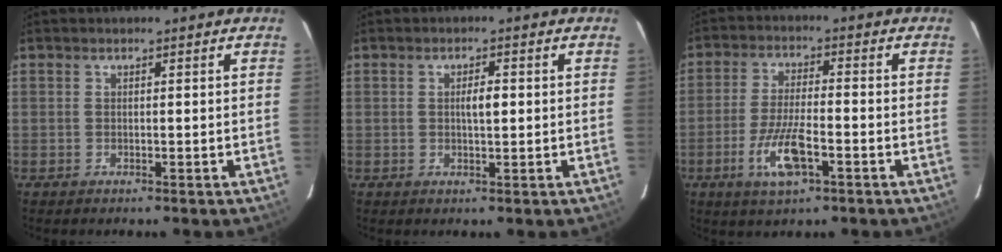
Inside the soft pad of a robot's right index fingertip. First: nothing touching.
{"total": 2.4, "force": [0.2, 0.6, 2.3], "torque": [-0.041, 0.001, 0.004]}
{"total": 8.0, "force": [-3.4, 1.7, 7.0], "torque": [-0.142, -0.009, -0.059]}